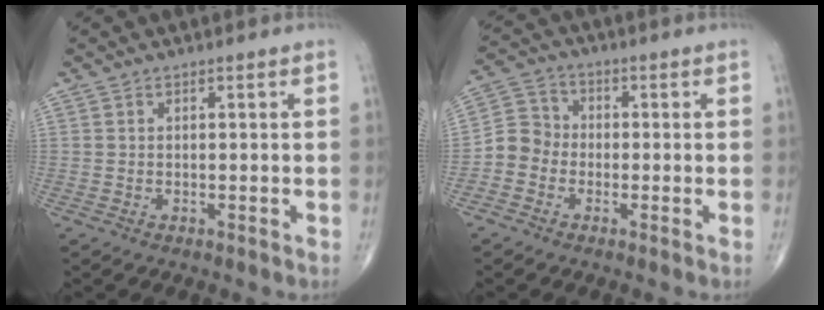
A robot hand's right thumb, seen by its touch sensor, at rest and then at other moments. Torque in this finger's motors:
{"motor_torque": [-0.02, 0.09, 0.16, -0.05, 0.04]}